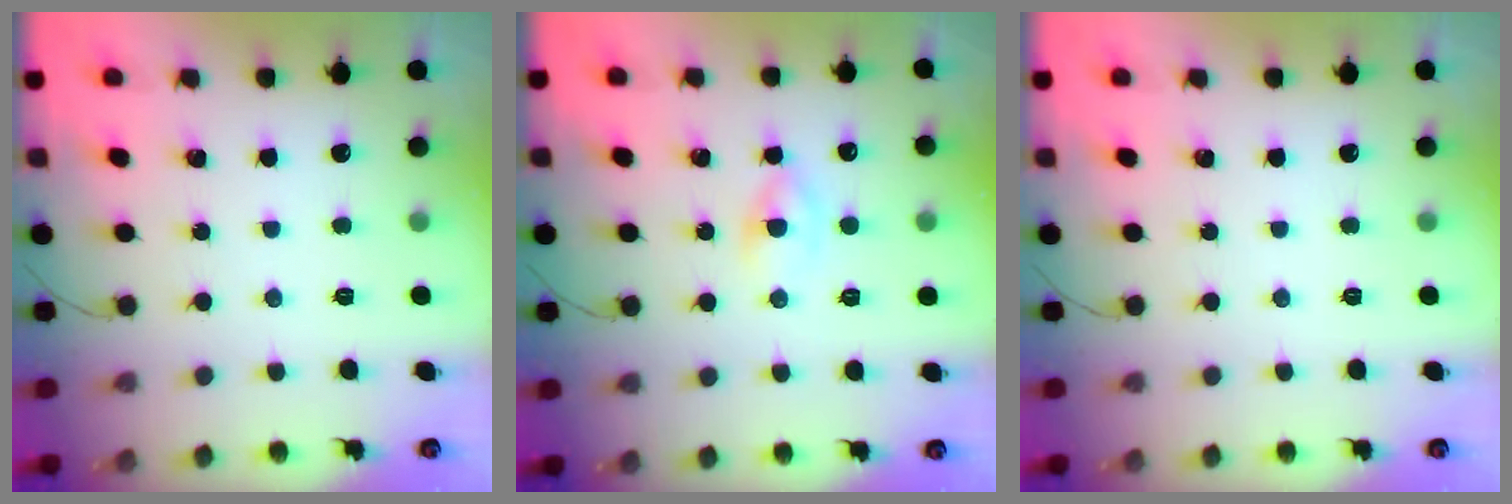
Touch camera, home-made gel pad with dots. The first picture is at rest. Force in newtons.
{"total": 1.7, "press": 1.4, "slide": 0.8}
{"total": 0.0}